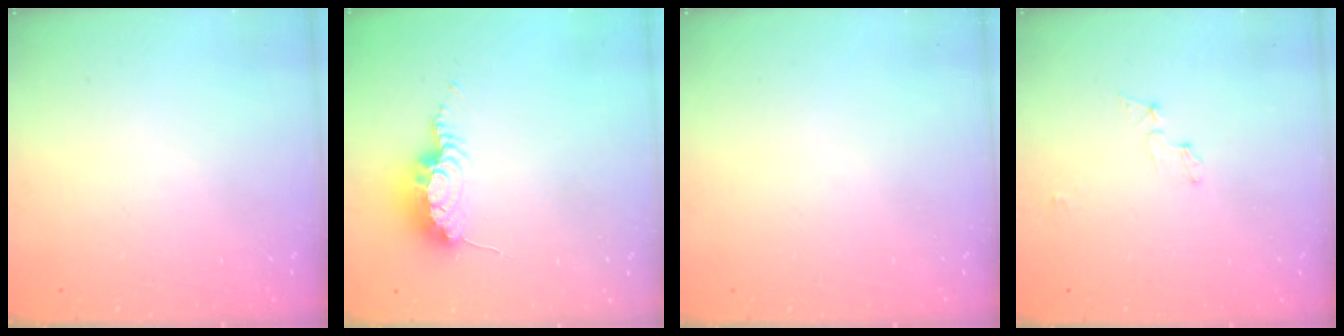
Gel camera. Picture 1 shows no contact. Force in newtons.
{"total": 8.7, "press": 8.6, "slide": 0.9}
{"total": 0.0}
{"total": 4.2, "press": 4.1, "slide": 0.4}